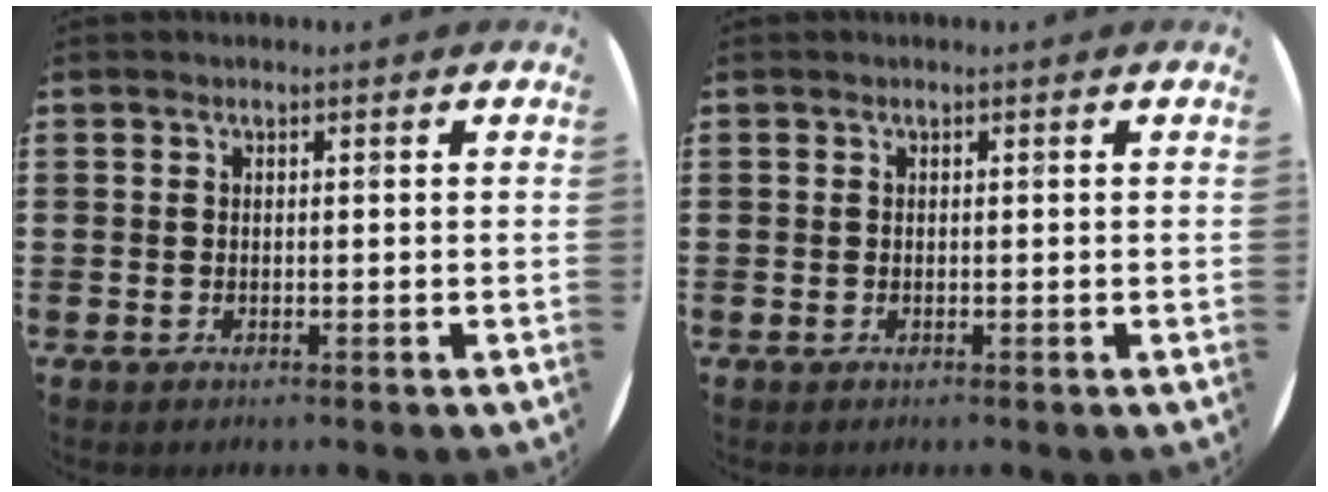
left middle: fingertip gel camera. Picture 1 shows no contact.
{"total": 0.0}